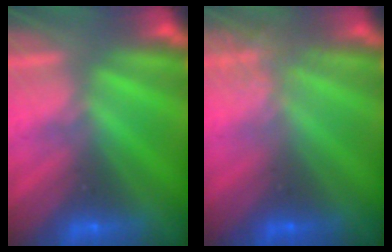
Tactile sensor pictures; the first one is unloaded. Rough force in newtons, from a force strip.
{"total": 2.4}